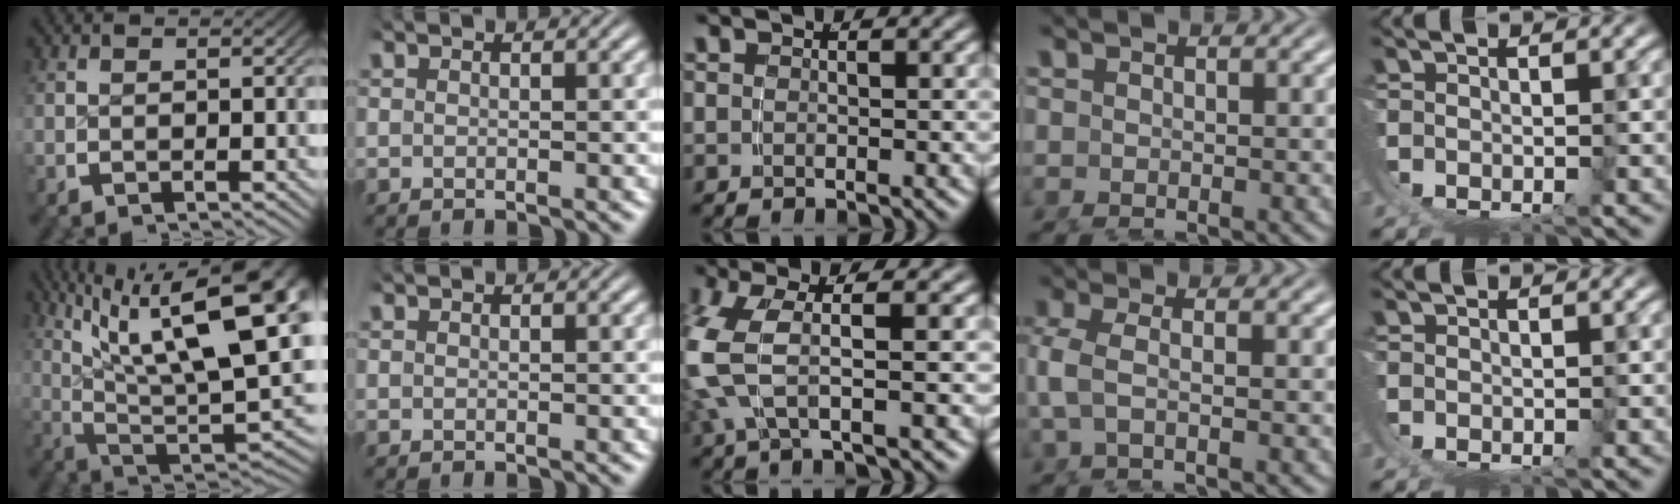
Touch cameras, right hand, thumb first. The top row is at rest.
{"thumb": {"total": 17.6, "force": [2.5, 9.9, 14.4], "torque": [-0.241, -0.050, 0.064]}, "middle": {"total": 5.8, "force": [0.8, 2.6, 5.1], "torque": [-0.120, 0.007, 0.011]}, "ring": {"total": 2.9, "force": [-0.3, 1.0, 2.6], "torque": [-0.069, -0.009, -0.001]}}